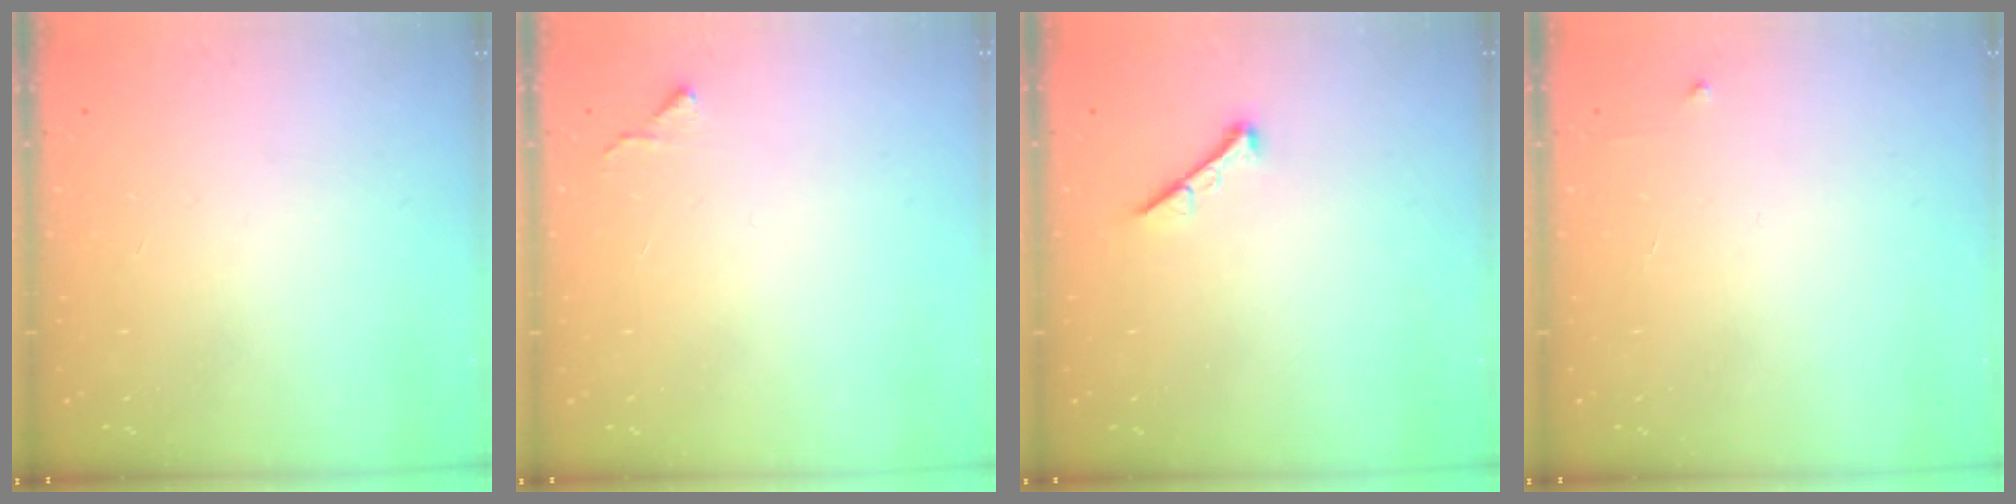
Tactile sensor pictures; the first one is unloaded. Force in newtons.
{"total": 5.1, "press": 5.0, "slide": 0.7}
{"total": 0.0}
{"total": 2.3, "press": 2.3, "slide": 0.3}